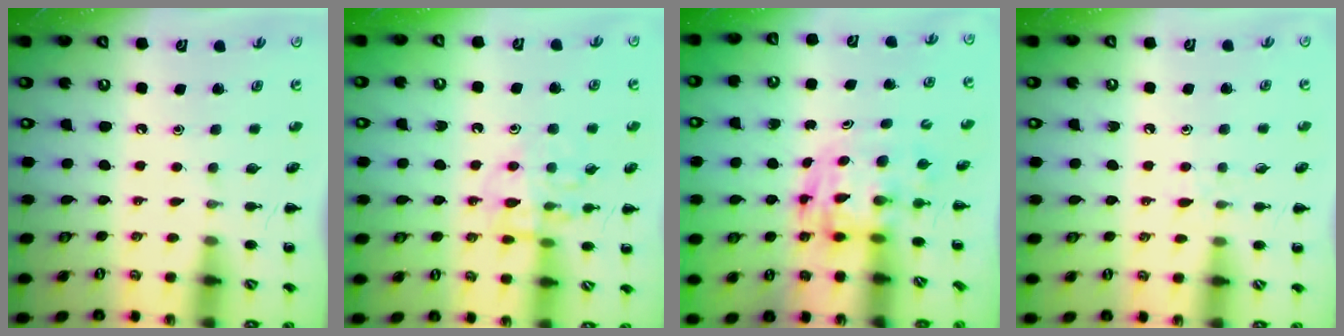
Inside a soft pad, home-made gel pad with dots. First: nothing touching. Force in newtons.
{"total": 11.1, "press": 11.1, "slide": 0.7}
{"total": 3.4, "press": 3.4, "slide": 0.6}
{"total": 5.0, "press": 4.6, "slide": 2.0}